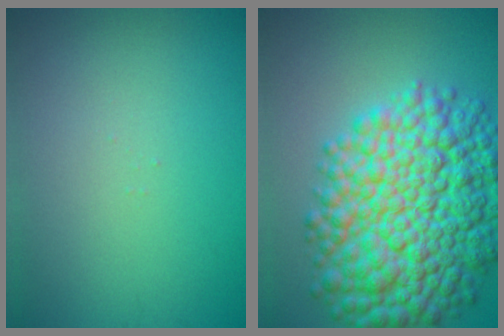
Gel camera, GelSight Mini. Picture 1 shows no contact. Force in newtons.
{"total": 13.4, "press": 13.4, "slide": 0.2}